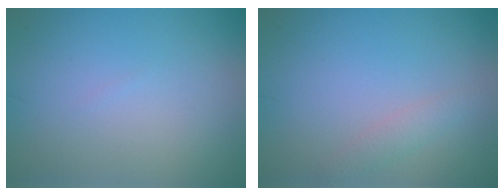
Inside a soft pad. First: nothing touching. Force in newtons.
{"total": 1.4, "press": 1.4, "slide": 0.0}